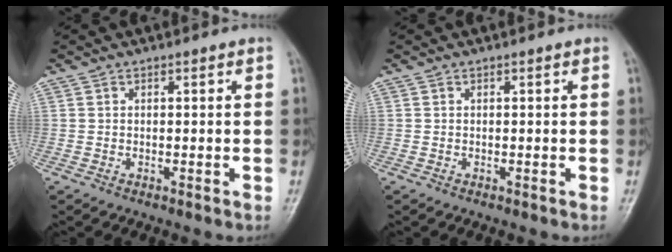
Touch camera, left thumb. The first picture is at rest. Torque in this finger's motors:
{"motor_torque": [0.00, 0.00, 0.00, 0.00, 0.00]}